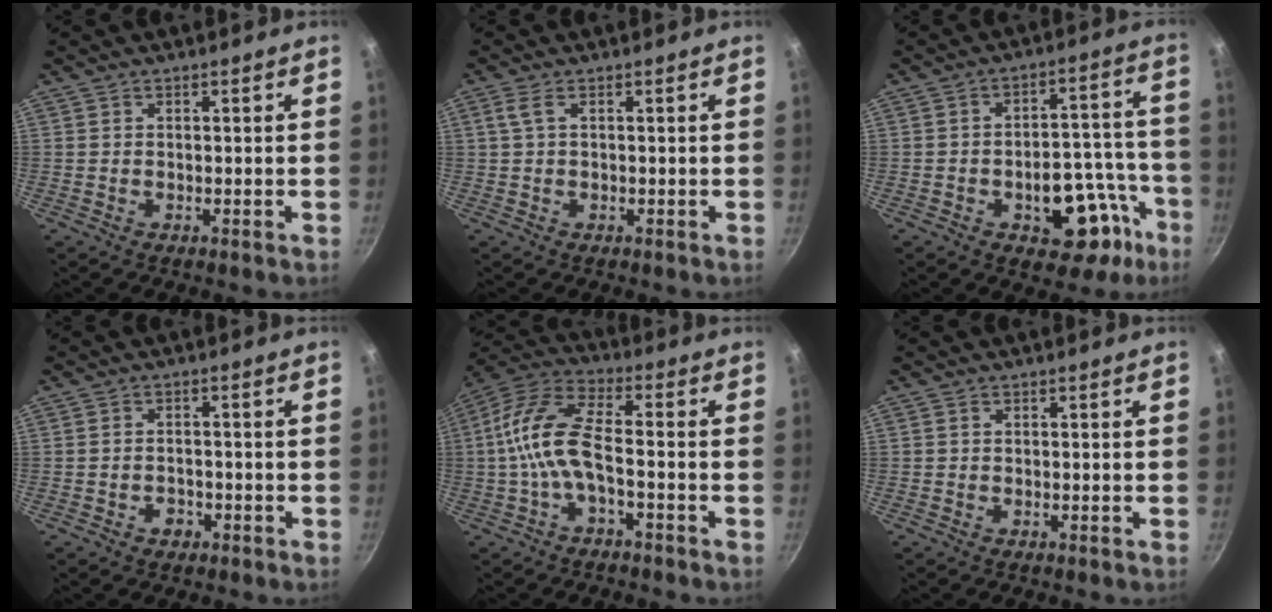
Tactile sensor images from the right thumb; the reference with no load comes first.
{"total": 2.1, "force": [0.5, 0.7, 1.9], "torque": [-0.044, 0.006, 0.013]}
{"total": 16.4, "force": [-7.4, 9.5, 11.2], "torque": [-0.069, 0.057, -0.089]}
{"total": 2.6, "force": [-1.3, 2.0, 1.1], "torque": [-0.008, 0.013, -0.014]}
{"total": 11.3, "force": [-2.6, 4.7, 10.0], "torque": [-0.213, 0.040, -0.065]}
{"total": 0.0}